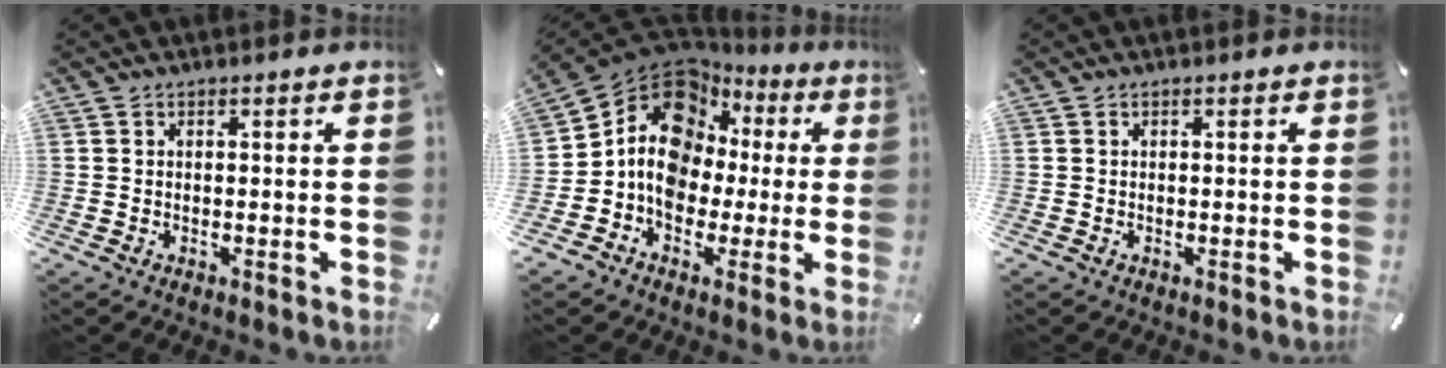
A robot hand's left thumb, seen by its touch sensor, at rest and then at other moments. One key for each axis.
{"total": 13.5, "fx": 1.8, "fy": 11.5, "fz": 6.8, "tx": -0.147, "ty": -0.017, "tz": 0.031}
{"total": 0.0}